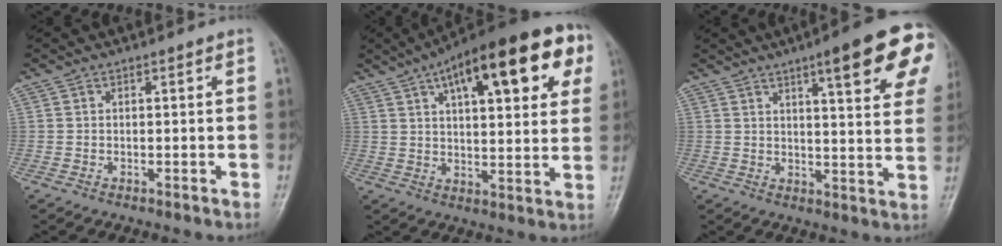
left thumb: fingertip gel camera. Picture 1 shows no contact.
{"total": 23.6, "force": [10.2, 8.5, 19.5], "torque": [-0.260, 0.011, 0.143]}
{"total": 15.9, "force": [8.0, 3.2, 13.3], "torque": [-0.145, -0.029, 0.096]}